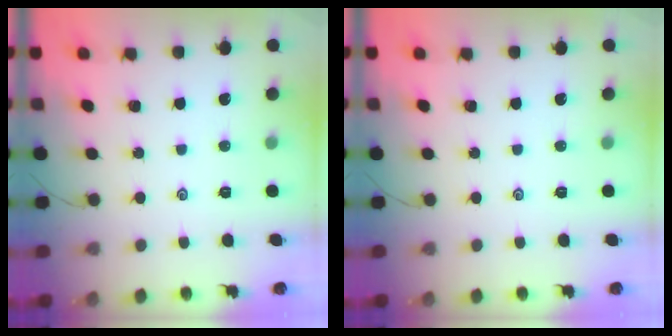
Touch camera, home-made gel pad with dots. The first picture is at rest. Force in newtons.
{"total": 0.0}